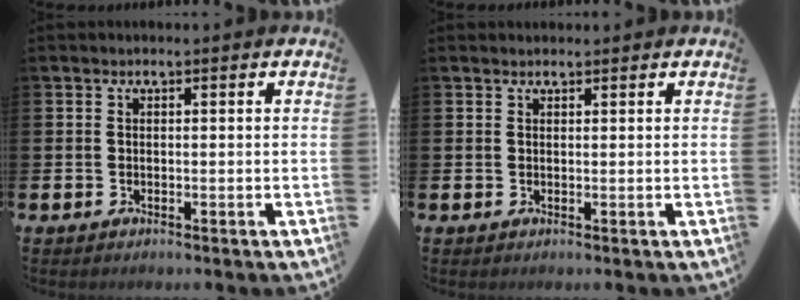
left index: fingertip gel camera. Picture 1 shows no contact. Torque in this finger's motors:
{"motor_torque": [0.29, -0.44, 0.02, -0.02]}